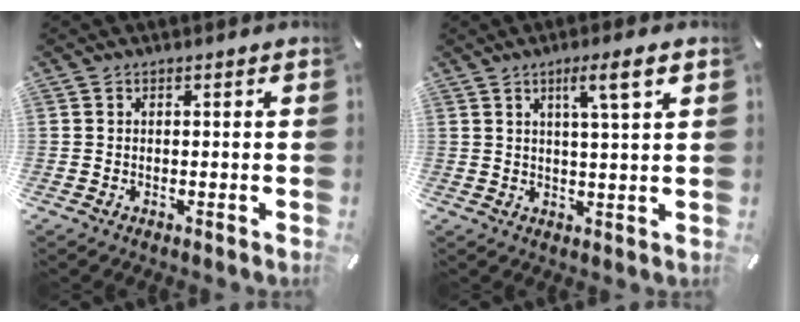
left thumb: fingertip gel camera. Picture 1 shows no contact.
{"total": 6.9, "force": [3.2, 0.4, 6.1], "torque": [-0.109, -0.006, 0.047]}